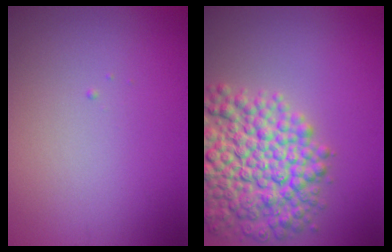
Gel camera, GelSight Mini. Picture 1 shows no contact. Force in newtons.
{"total": 9.6, "press": 9.6, "slide": 0.3}